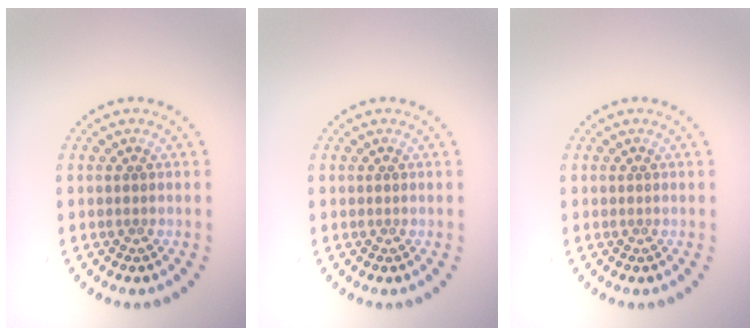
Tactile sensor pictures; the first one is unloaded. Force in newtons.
{"total": 0.0}
{"total": 0.0}